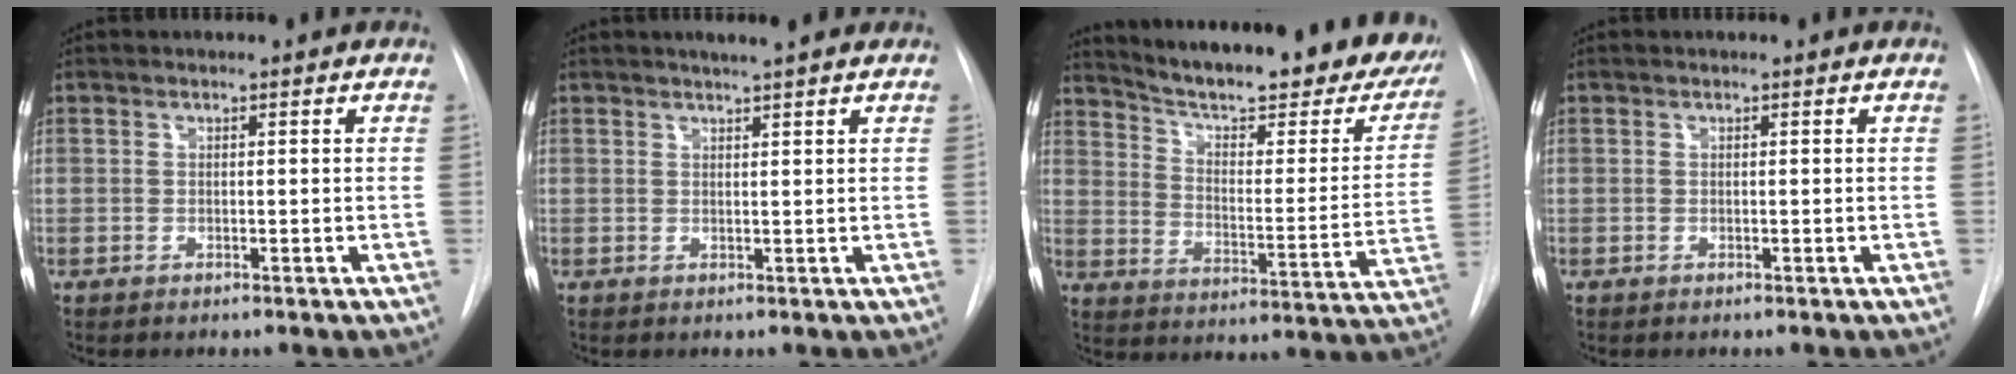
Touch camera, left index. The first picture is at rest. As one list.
[{"total": 4.0, "force": [3.3, 0.1, 2.2], "torque": [-0.034, 0.014, 0.046]}, {"total": 29.5, "force": [24.3, 6.1, 15.6], "torque": [-0.231, -0.061, 0.307]}, {"total": 0.0}]